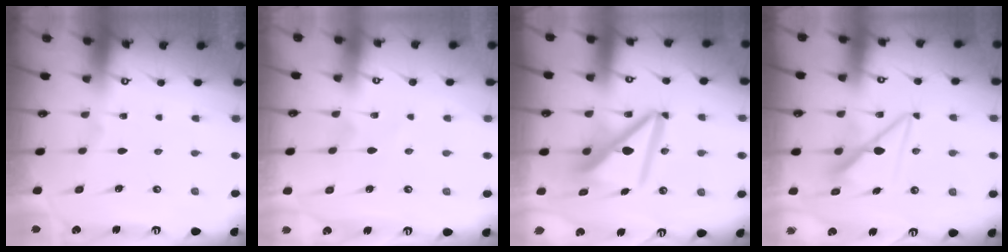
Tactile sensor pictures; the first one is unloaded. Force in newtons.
{"total": 2.3, "press": 2.3, "slide": 0.3}
{"total": 12.9, "press": 12.8, "slide": 1.5}
{"total": 9.2, "press": 9.2, "slide": 0.7}